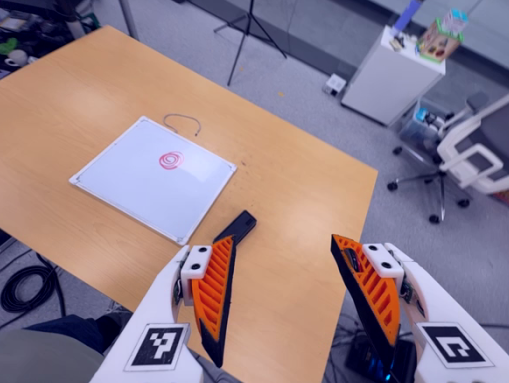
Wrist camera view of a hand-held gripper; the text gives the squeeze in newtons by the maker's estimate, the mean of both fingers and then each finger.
{"total": 0.0}